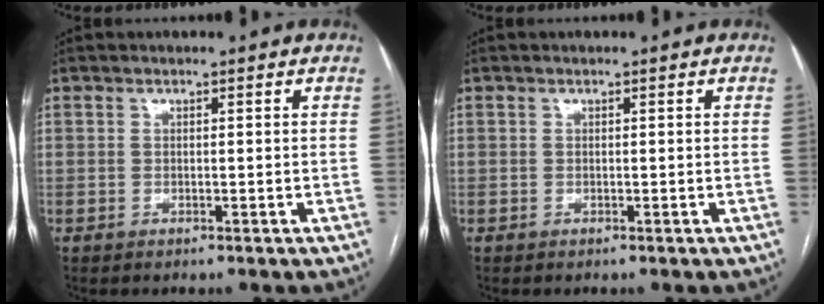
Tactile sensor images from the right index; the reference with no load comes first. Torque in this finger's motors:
{"motor_torque": [0.01, -0.01, 0.00, 0.00]}